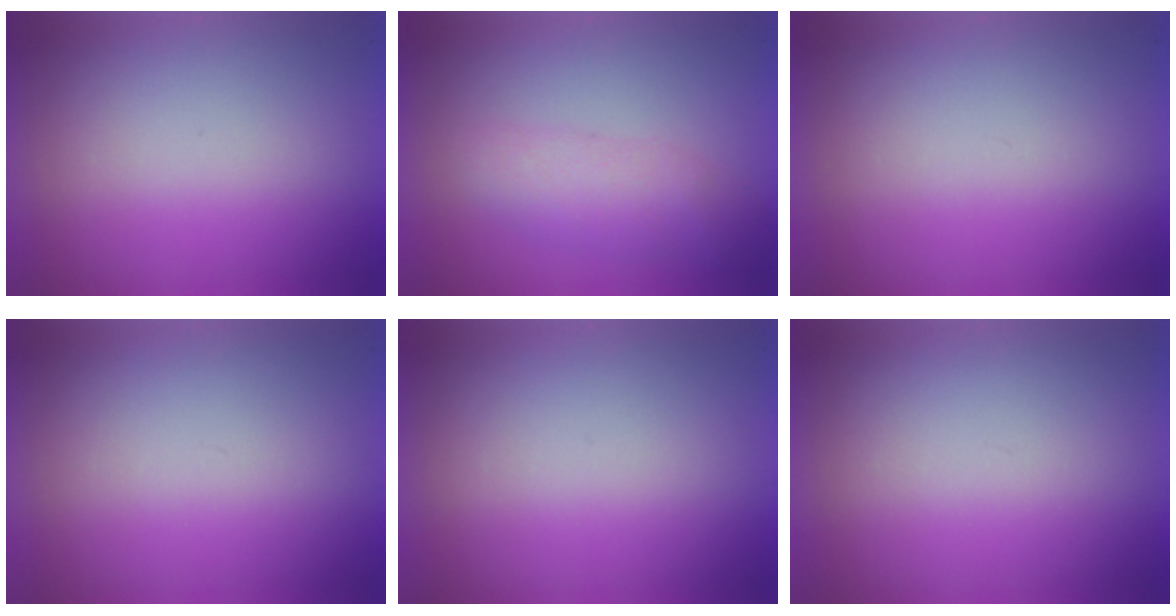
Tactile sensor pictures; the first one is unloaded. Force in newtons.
{"total": 2.3}
{"total": 0.0}
{"total": 0.0}
{"total": 0.0}
{"total": 0.0}